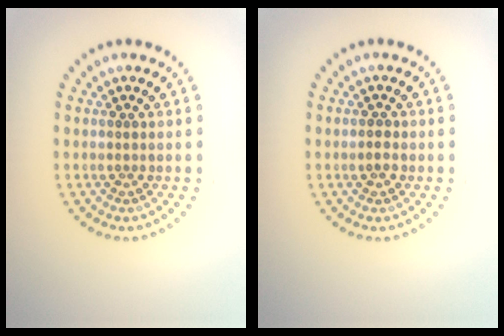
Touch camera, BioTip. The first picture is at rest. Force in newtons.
{"total": 1.1, "press": 1.1, "slide": 0.4}